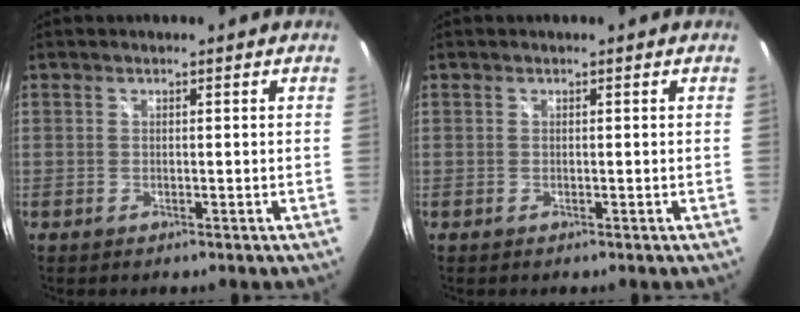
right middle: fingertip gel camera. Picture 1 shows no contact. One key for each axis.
{"total": 0.0}